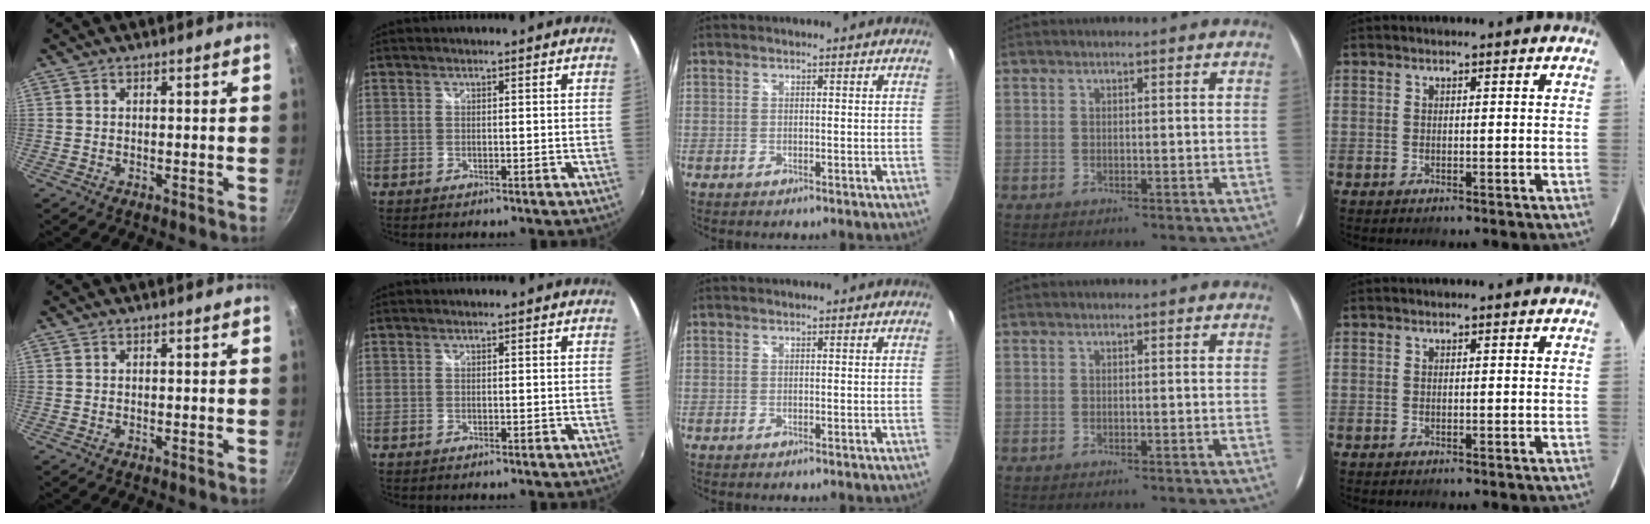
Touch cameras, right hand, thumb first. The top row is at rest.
{}